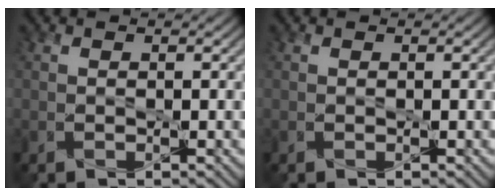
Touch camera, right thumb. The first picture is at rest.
{"total": 0.0}